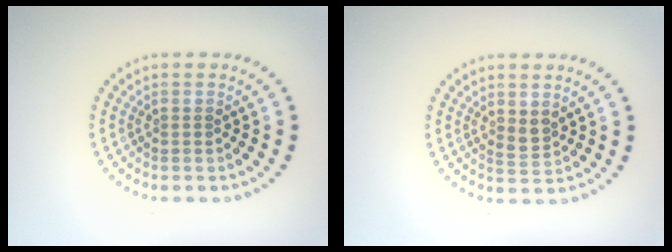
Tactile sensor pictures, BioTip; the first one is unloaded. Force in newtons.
{"total": 1.3, "press": 1.2, "slide": 0.6}